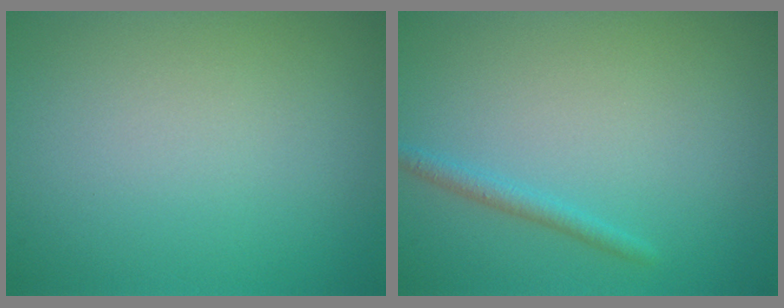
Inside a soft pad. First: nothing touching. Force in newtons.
{"total": 1.4, "press": 1.4, "slide": 0.1}